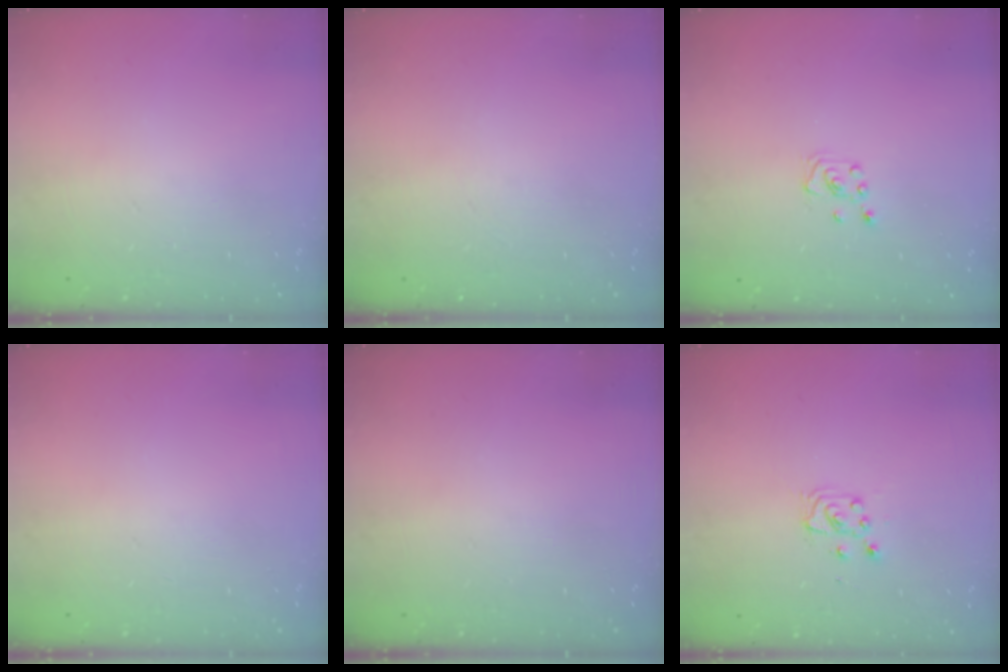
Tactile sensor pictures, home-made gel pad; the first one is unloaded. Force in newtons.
{"total": 0.0}
{"total": 3.0, "press": 2.9, "slide": 0.3}
{"total": 0.0}
{"total": 0.0}
{"total": 4.9, "press": 4.9, "slide": 0.5}